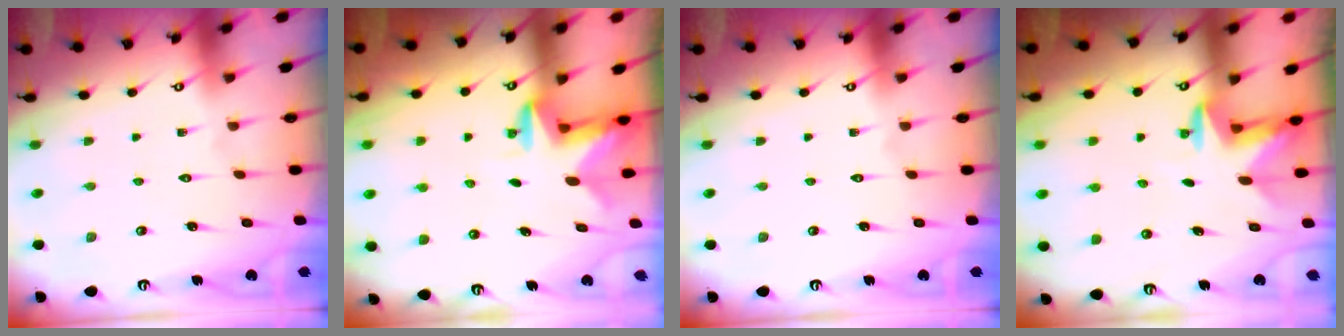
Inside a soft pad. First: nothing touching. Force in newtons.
{"total": 2.5, "press": 2.5, "slide": 0.5}
{"total": 0.0}
{"total": 3.0, "press": 2.9, "slide": 0.7}